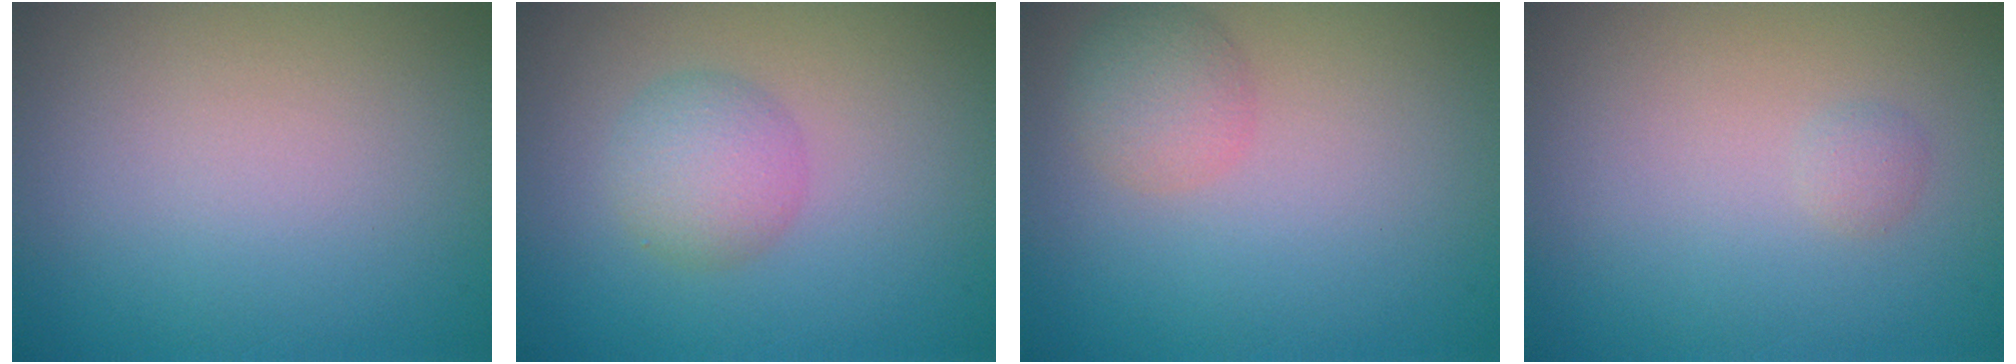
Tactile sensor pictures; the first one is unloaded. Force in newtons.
{"total": 2.9, "press": 2.9, "slide": 0.0}
{"total": 2.4, "press": 2.4, "slide": 0.0}
{"total": 0.7, "press": 0.7, "slide": 0.0}